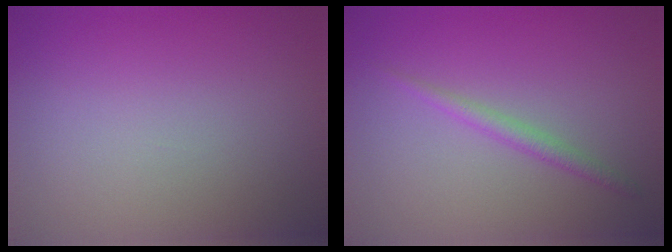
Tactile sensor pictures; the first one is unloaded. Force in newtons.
{"total": 1.5, "press": 1.4, "slide": 0.1}